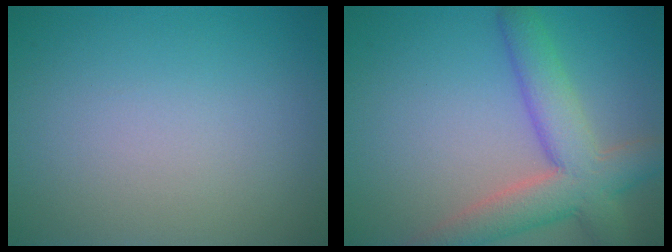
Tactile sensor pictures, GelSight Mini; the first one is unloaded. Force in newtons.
{"total": 6.8, "press": 6.8, "slide": 0.4}